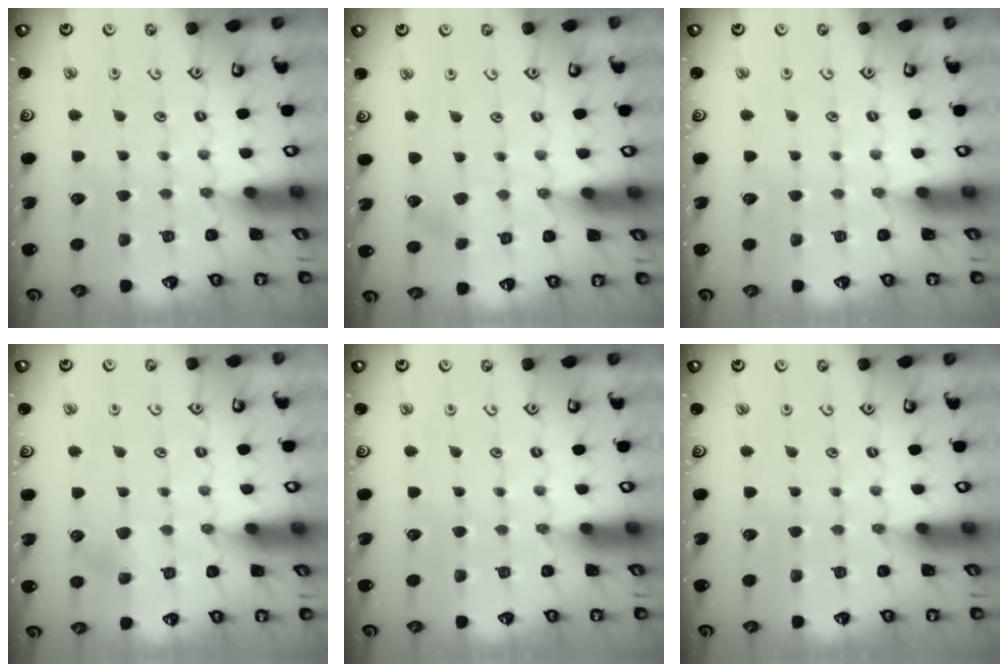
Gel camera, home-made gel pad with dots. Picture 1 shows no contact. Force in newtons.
{"total": 3.7, "press": 3.6, "slide": 0.7}
{"total": 0.0}
{"total": 3.8, "press": 3.7, "slide": 0.7}
{"total": 0.0}
{"total": 0.0}